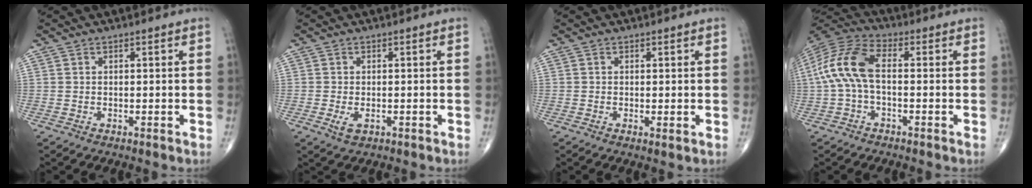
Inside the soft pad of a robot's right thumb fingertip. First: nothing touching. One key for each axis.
{"total": 2.3, "fx": -0.7, "fy": 1.2, "fz": 1.7, "tx": -0.032, "ty": -0.003, "tz": -0.011}
{"total": 1.0, "fx": -0.1, "fy": 0.3, "fz": 0.9, "tx": -0.021, "ty": -0.005, "tz": -0.004}
{"total": 11.2, "fx": -0.2, "fy": 5.6, "fz": 9.7, "tx": -0.214, "ty": 0.034, "tz": -0.012}